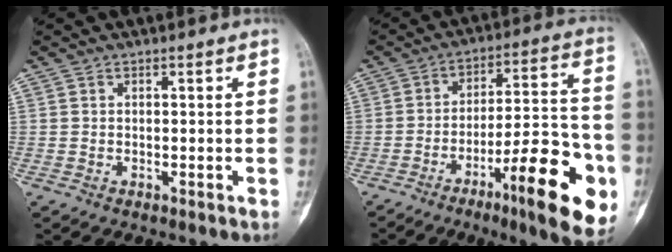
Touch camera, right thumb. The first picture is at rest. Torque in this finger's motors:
{"motor_torque": [1.35, 1.45, 1.35, -0.67, 0.18]}